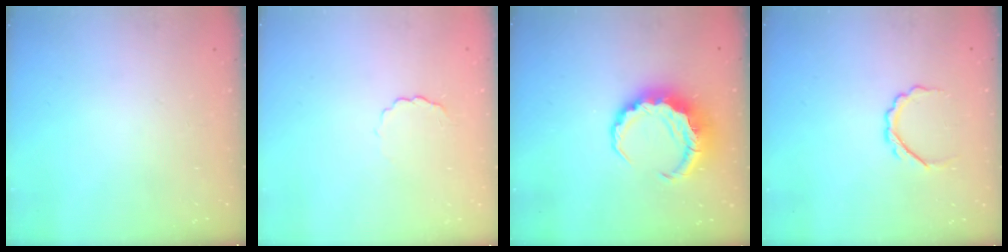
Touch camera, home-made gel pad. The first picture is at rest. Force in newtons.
{"total": 3.5, "press": 3.4, "slide": 0.6}
{"total": 7.7, "press": 7.6, "slide": 1.7}
{"total": 4.5, "press": 4.5, "slide": 0.6}